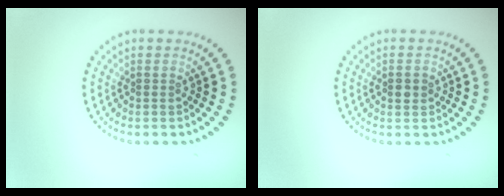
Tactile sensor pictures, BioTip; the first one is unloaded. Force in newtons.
{"total": 1.5, "press": 1.5, "slide": 0.1}